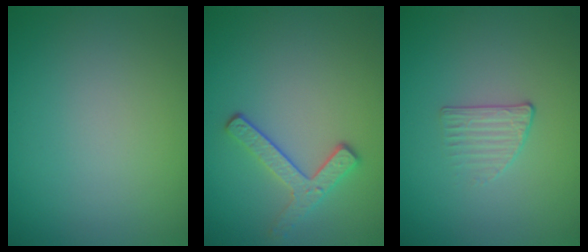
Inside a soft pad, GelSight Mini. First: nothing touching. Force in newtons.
{"total": 2.7, "press": 2.3, "slide": 1.3}
{"total": 1.3, "press": 0.8, "slide": 1.0}